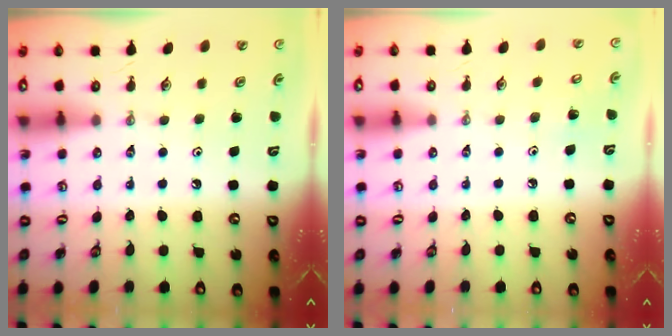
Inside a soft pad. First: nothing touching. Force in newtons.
{"total": 4.2, "press": 4.2, "slide": 0.4}